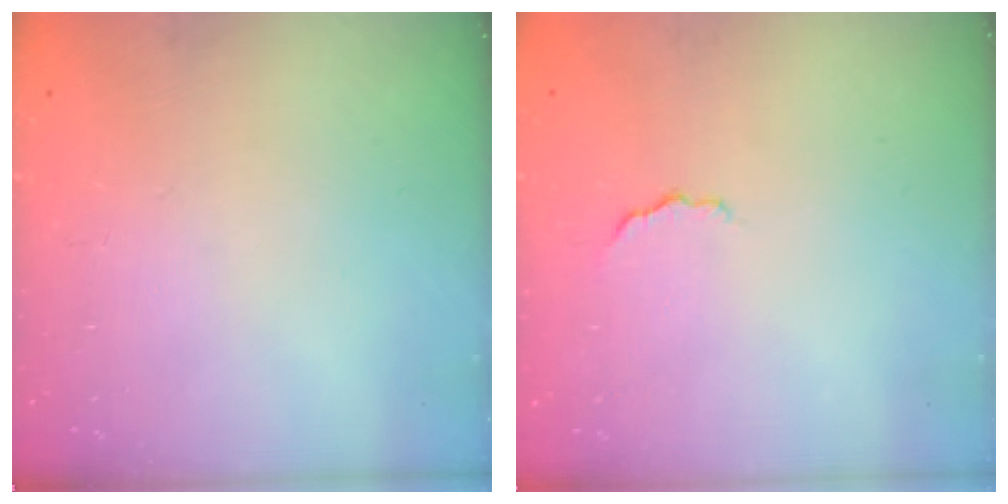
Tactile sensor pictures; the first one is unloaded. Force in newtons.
{"total": 4.0, "press": 3.9, "slide": 0.9}